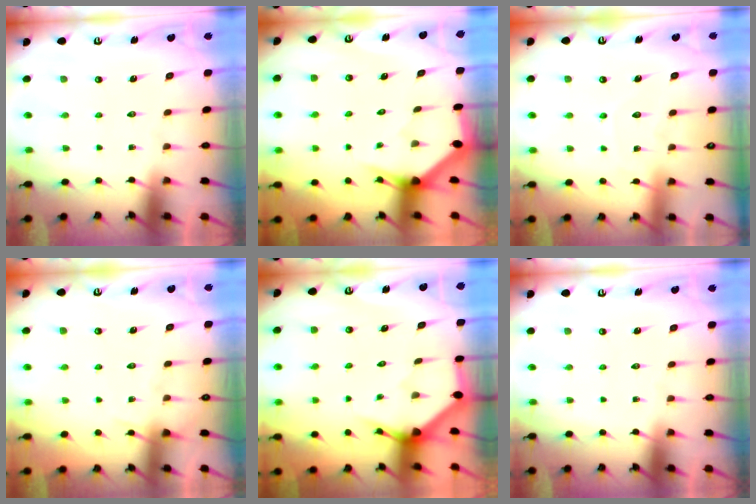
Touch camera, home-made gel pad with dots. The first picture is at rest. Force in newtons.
{"total": 2.9, "press": 2.9, "slide": 0.1}
{"total": 5.7, "press": 5.7, "slide": 0.6}
{"total": 6.4, "press": 6.4, "slide": 0.8}
{"total": 3.5, "press": 3.4, "slide": 0.2}
{"total": 0.0}